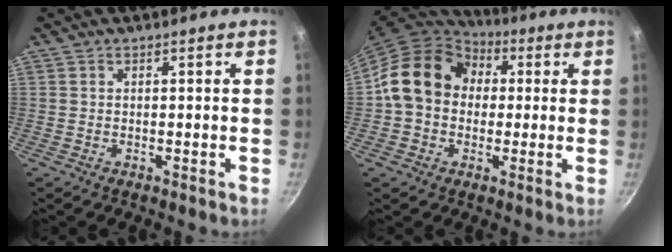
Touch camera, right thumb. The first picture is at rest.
{"total": 15.7, "force": [1.8, 12.8, 8.9], "torque": [-0.122, 0.033, 0.015]}